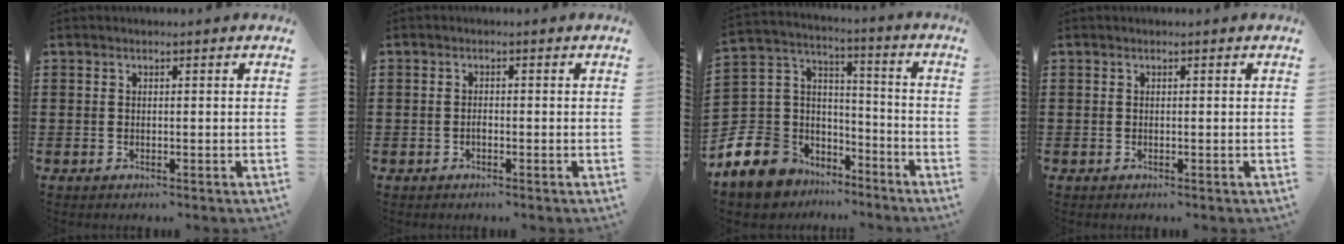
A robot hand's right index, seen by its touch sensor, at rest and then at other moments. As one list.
[{"total": 0.9, "force": [-0.4, 0.5, 0.5], "torque": [-0.013, -0.005, -0.006]}, {"total": 10.5, "force": [-7.0, 7.6, 1.8], "torque": [-0.102, 0.008, -0.139]}, {"total": 0.0}]